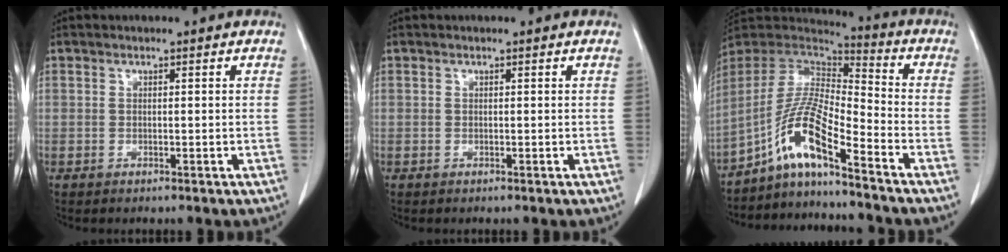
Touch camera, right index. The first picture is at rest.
{"total": 0.0}
{"total": 11.2, "force": [-7.5, 0.7, 8.3], "torque": [-0.170, 0.011, -0.144]}